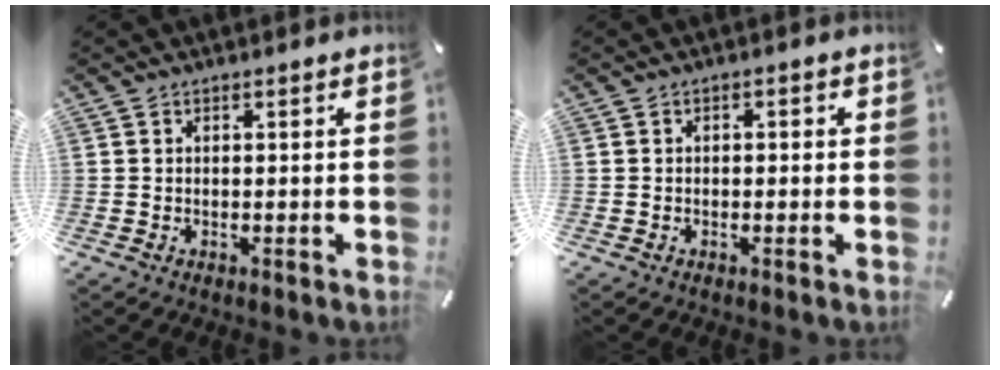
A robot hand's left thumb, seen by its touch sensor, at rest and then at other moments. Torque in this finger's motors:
{"motor_torque": [-0.28, -0.59, -0.01, 0.11, -0.01]}